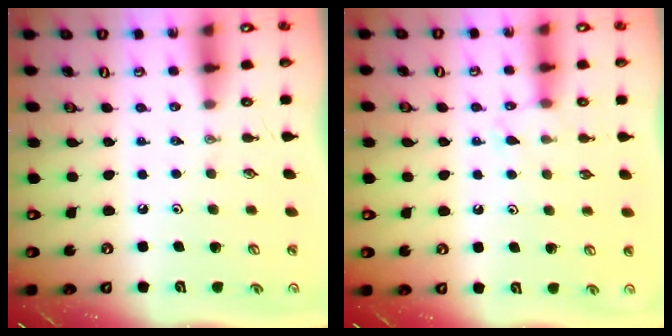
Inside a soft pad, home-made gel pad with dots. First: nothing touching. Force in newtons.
{"total": 6.6, "press": 6.5, "slide": 0.9}